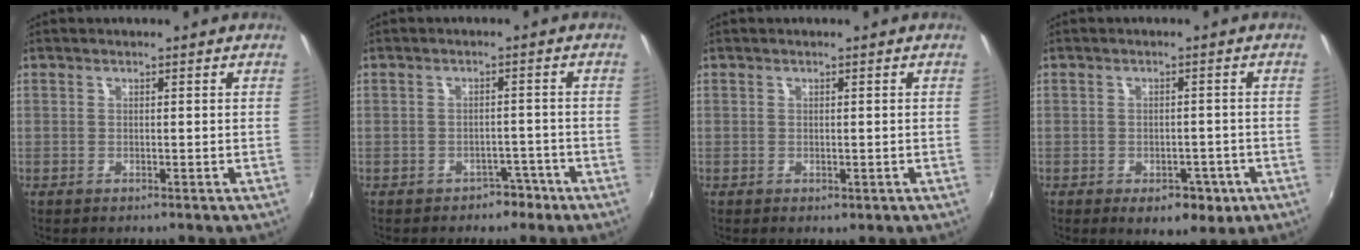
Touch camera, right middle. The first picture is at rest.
{"total": 3.6, "force": [-2.6, 2.3, 0.7], "torque": [-0.017, 0.007, -0.031]}
{"total": 0.7, "force": [-0.2, 0.6, 0.3], "torque": [-0.003, -0.004, -0.003]}
{"total": 6.9, "force": [-3.8, 4.0, 4.2], "torque": [-0.070, -0.011, -0.041]}